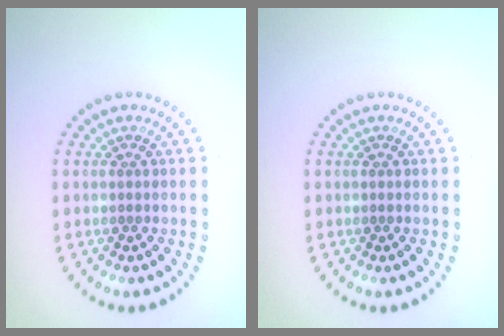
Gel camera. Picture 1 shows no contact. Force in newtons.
{"total": 0.0}